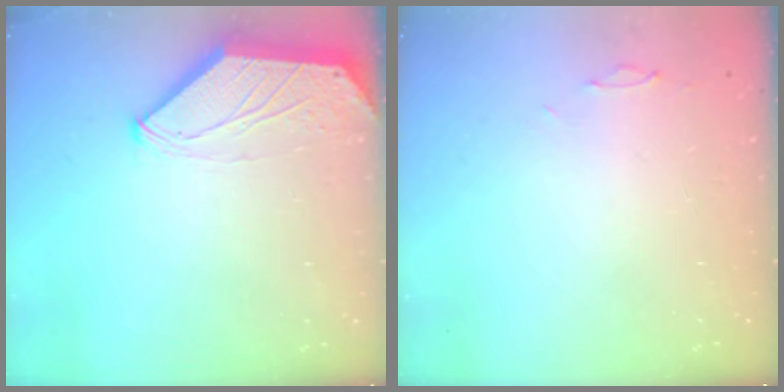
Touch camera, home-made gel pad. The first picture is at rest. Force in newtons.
{"total": 0.0}